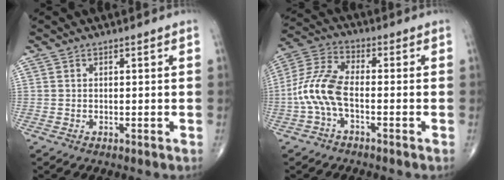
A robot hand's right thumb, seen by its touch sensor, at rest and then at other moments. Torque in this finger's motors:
{"motor_torque": [-0.19, 0.32, 1.14, -0.38, 0.15]}